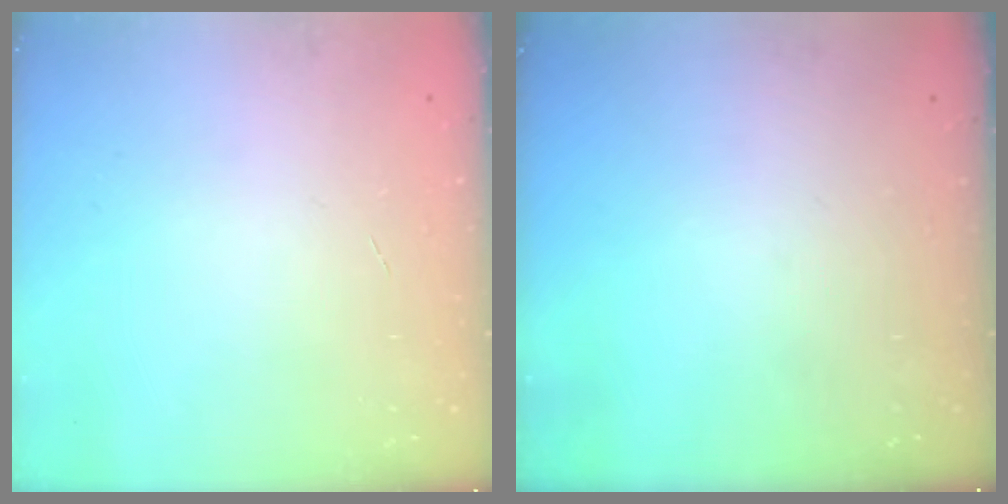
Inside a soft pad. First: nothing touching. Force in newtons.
{"total": 0.0}